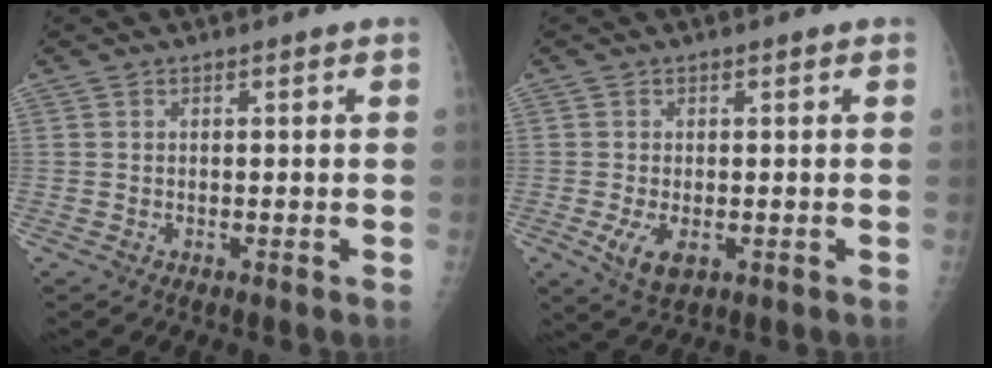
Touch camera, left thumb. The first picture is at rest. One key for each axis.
{"total": 4.8, "fx": -1.2, "fy": 2.6, "fz": 3.8, "tx": -0.074, "ty": -0.011, "tz": -0.015}